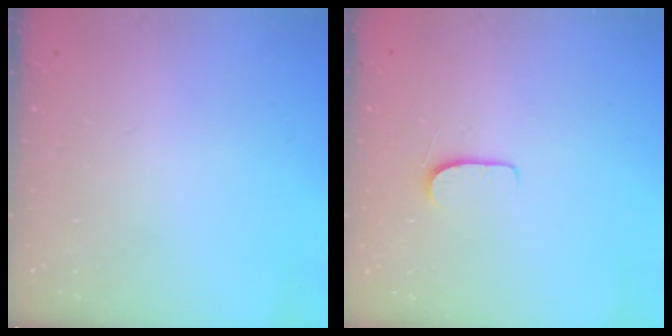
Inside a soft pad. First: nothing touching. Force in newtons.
{"total": 5.9, "press": 5.9, "slide": 0.4}